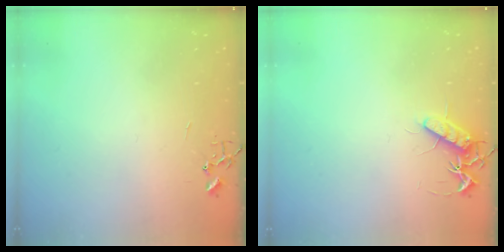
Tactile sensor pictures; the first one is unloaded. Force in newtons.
{"total": 10.8, "press": 10.8, "slide": 0.4}